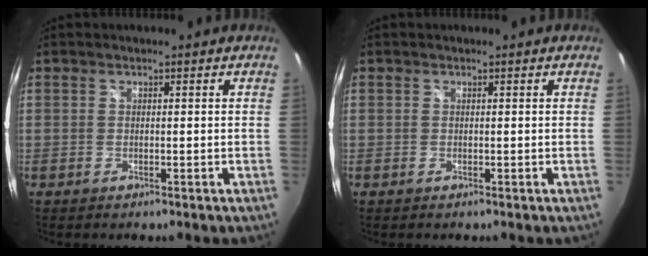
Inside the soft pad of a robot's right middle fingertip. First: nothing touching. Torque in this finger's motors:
{"motor_torque": [0.00, 0.00, 0.00, 0.01]}